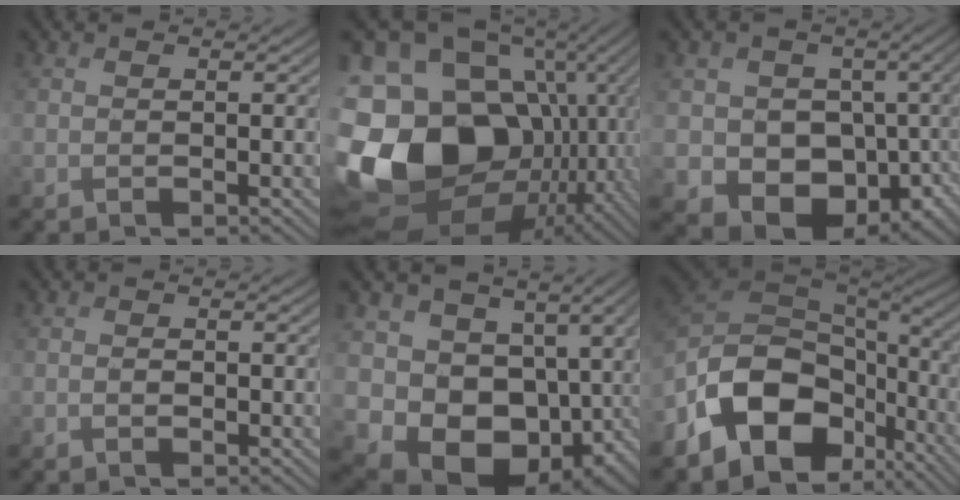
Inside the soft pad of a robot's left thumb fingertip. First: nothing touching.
{"total": 22.3, "force": [-1.1, 17.1, 14.3], "torque": [-0.356, -0.041, 0.022]}
{"total": 12.4, "force": [-1.9, 10.3, 6.6], "torque": [-0.115, -0.044, -0.031]}
{"total": 0.9, "force": [-0.4, 0.4, 0.7], "torque": [-0.014, 0.002, -0.007]}
{"total": 16.0, "force": [-2.3, 12.2, 10.1], "torque": [-0.187, -0.047, -0.012]}
{"total": 15.6, "force": [-6.3, 10.5, 9.7], "torque": [-0.227, -0.025, -0.121]}